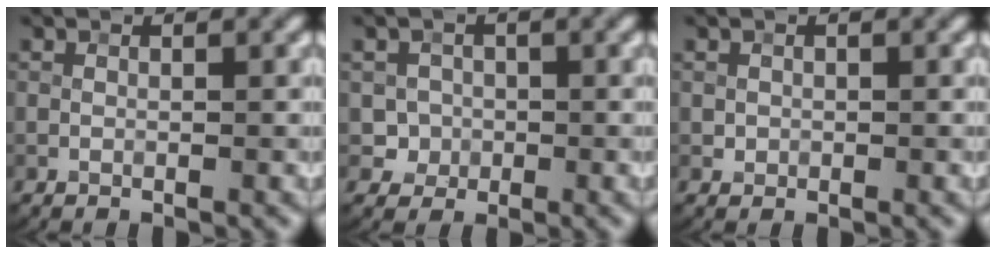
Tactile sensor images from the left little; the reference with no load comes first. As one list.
[{"total": 2.4, "force": [-0.4, 2.4, 0.1], "torque": [0.020, 0.008, -0.014]}, {"total": 0.8, "force": [0.2, 0.7, 0.0], "torque": [0.005, -0.002, 0.001]}]